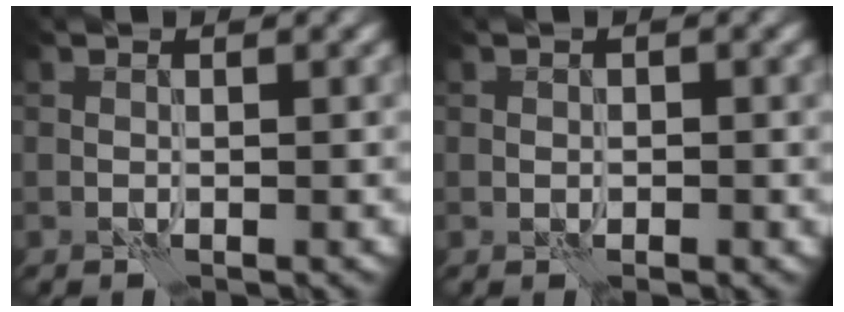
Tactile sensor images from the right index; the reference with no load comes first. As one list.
[{"total": 1.0, "force": [-0.2, 0.5, 0.9], "torque": [-0.010, 0.002, -0.004]}]